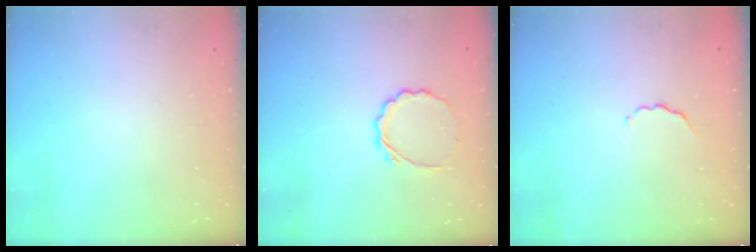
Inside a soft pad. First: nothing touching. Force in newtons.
{"total": 4.2, "press": 4.0, "slide": 1.3}
{"total": 2.8, "press": 2.7, "slide": 0.5}